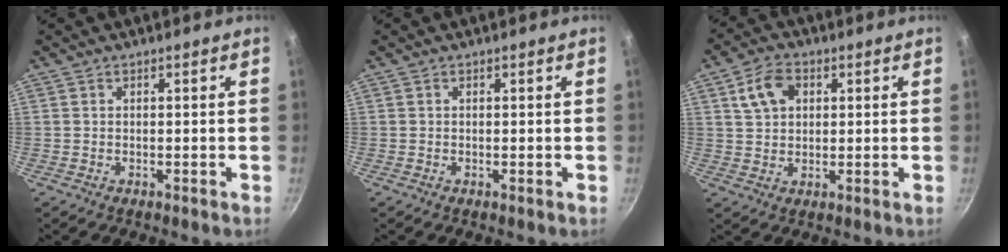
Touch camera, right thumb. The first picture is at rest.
{"total": 0.0}
{"total": 7.2, "force": [2.4, 5.2, 4.4], "torque": [-0.065, 0.007, 0.039]}